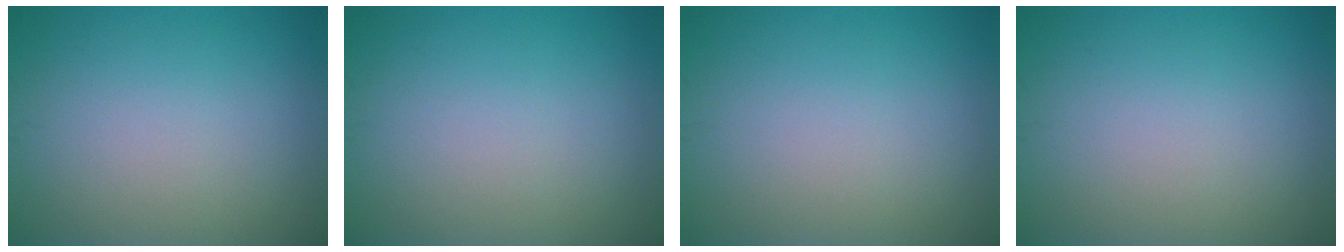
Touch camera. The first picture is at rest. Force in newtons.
{"total": 0.0}
{"total": 0.0}
{"total": 0.0}